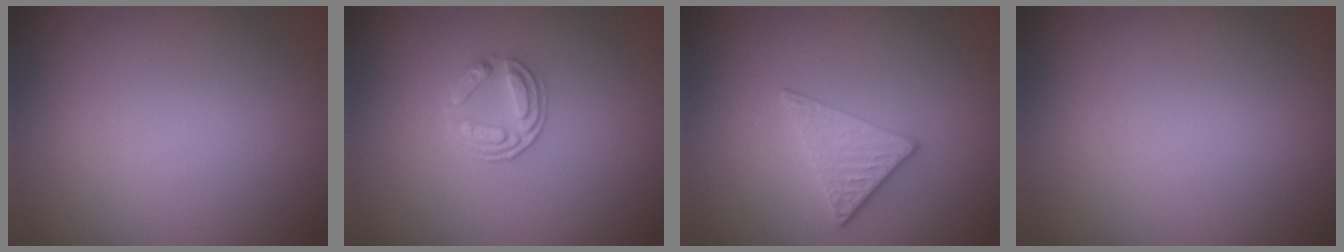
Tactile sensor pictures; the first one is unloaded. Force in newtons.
{"total": 2.4, "press": 1.9, "slide": 1.5}
{"total": 2.7, "press": 2.5, "slide": 1.1}
{"total": 0.0}